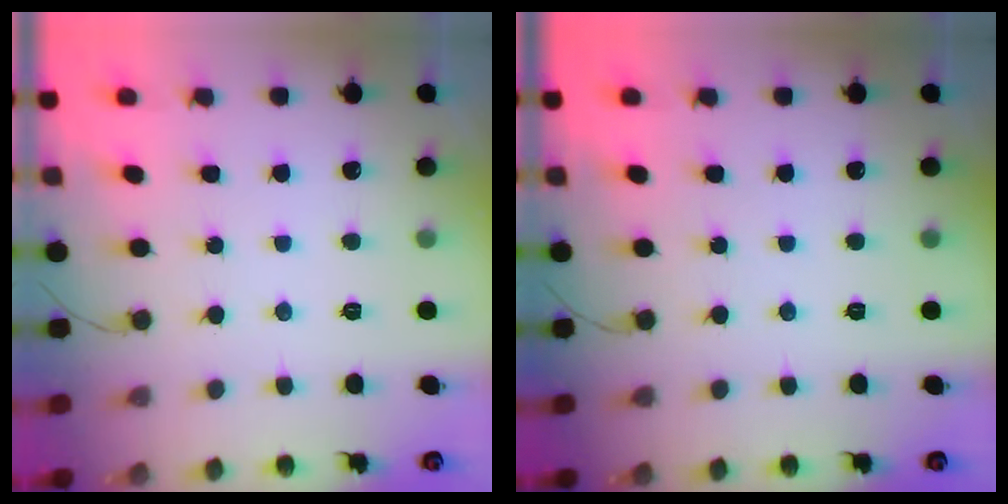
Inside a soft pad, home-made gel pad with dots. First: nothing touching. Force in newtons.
{"total": 0.0}